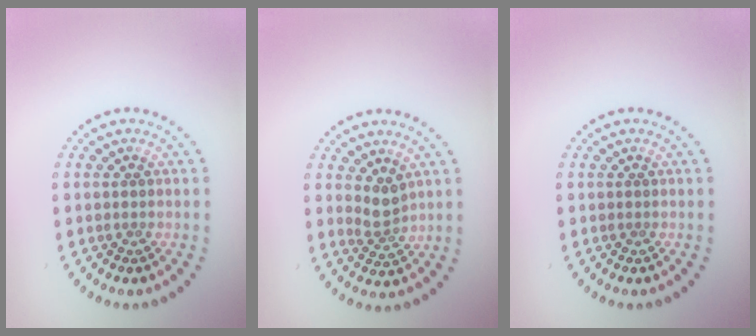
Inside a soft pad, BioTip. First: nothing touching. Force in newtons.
{"total": 2.1, "press": 1.5, "slide": 1.4}
{"total": 0.0}